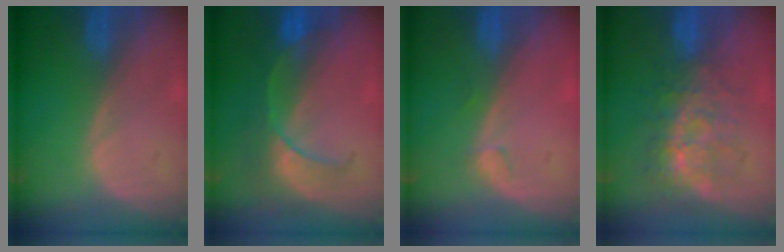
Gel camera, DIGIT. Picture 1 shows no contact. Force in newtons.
{"total": 8.0, "press": 7.3, "slide": 3.3}
{"total": 1.3, "press": 1.1, "slide": 0.5}
{"total": 8.7, "press": 7.5, "slide": 4.4}